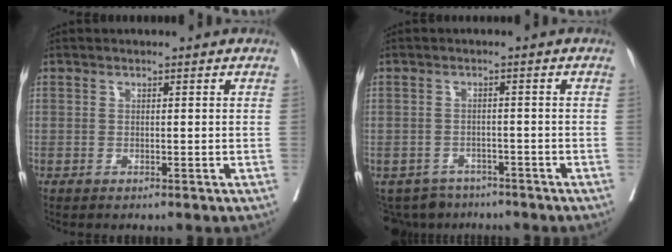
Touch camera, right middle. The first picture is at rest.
{"total": 6.3, "force": [-5.4, 3.2, 0.0], "torque": [0.001, 0.002, -0.078]}